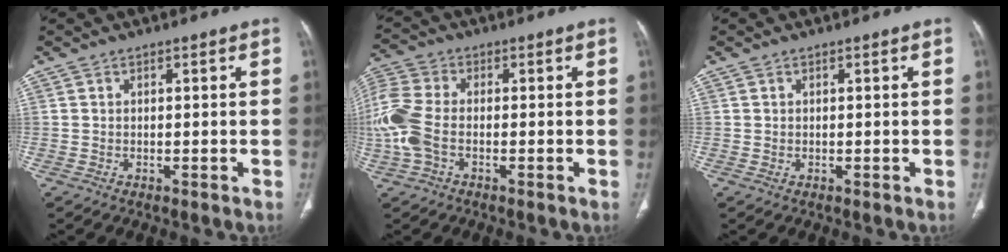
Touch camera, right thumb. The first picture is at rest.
{"total": 11.1, "force": [-1.7, 7.0, 8.5], "torque": [-0.224, 0.017, -0.037]}
{"total": 0.0}